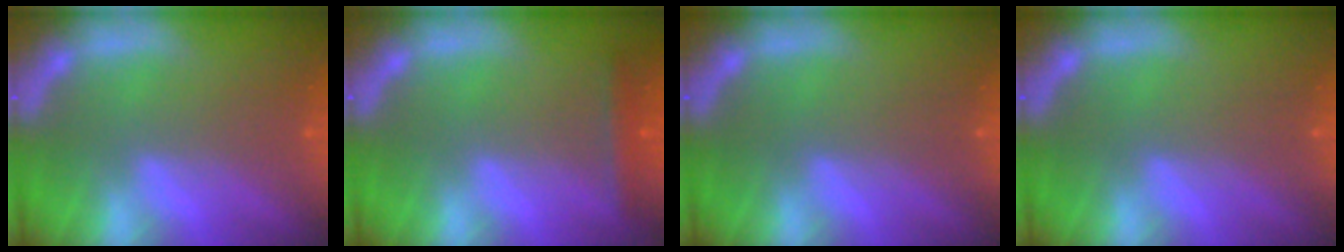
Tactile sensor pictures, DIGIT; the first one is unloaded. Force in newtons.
{"total": 1.9}
{"total": 0.0}
{"total": 0.0}